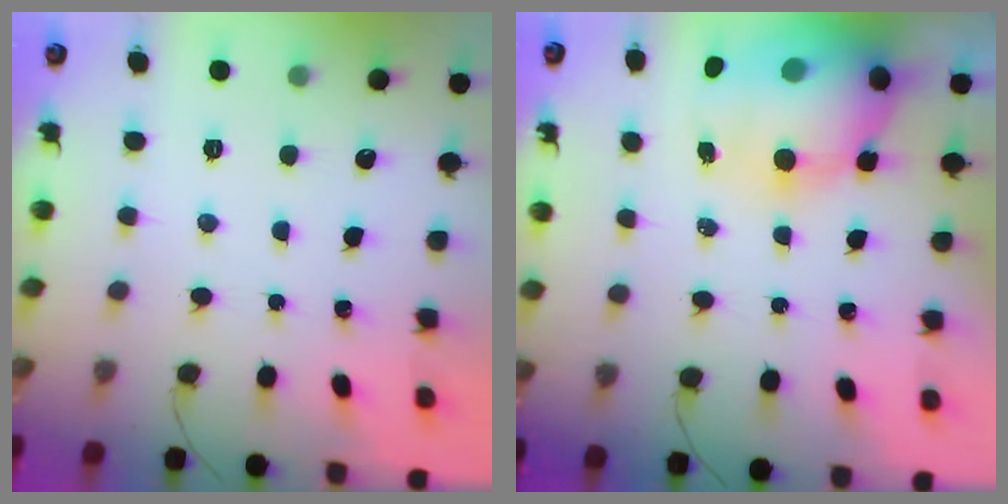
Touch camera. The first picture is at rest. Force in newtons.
{"total": 15.6, "press": 15.1, "slide": 3.9}